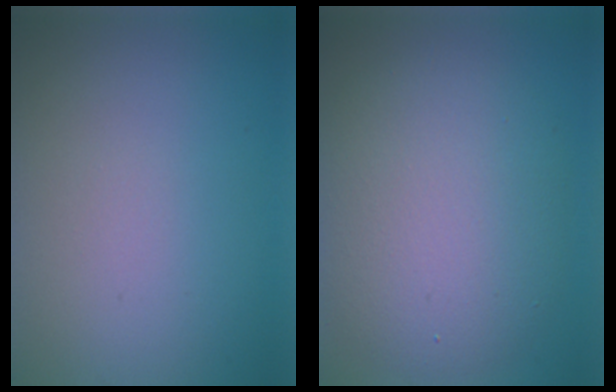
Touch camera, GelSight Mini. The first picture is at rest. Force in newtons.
{"total": 7.9, "press": 7.9, "slide": 0.4}